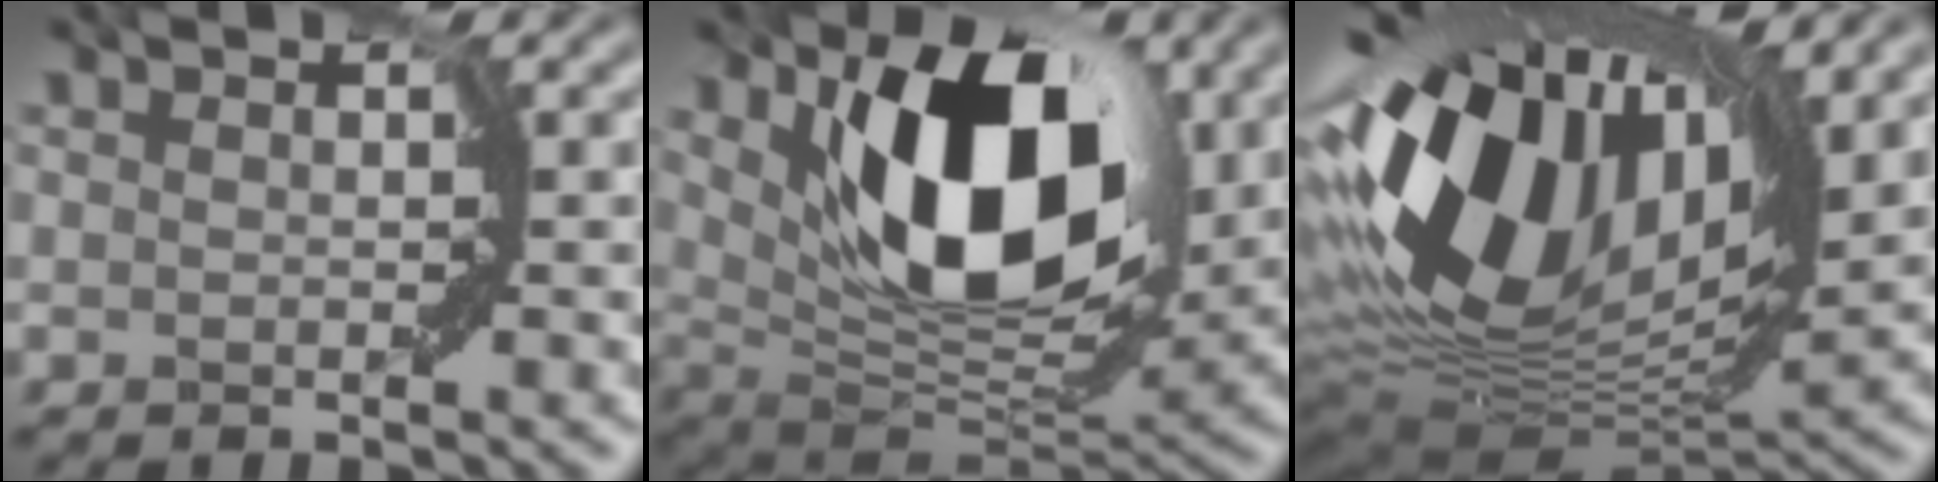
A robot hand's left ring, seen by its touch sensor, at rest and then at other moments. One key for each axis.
{"total": 11.1, "fx": 4.0, "fy": 6.1, "fz": 8.4, "tx": -0.134, "ty": -0.015, "tz": 0.069}
{"total": 15.6, "fx": 4.4, "fy": 8.8, "fz": 12.1, "tx": -0.251, "ty": 0.025, "tz": 0.059}